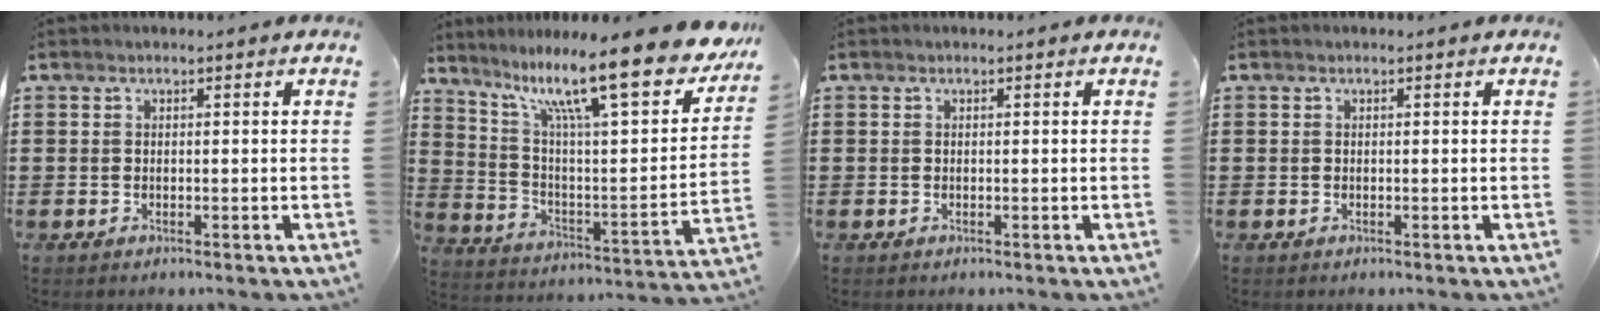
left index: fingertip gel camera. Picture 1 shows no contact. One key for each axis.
{"total": 15.9, "fx": 11.2, "fy": 2.3, "fz": 11.0, "tx": -0.212, "ty": -0.068, "tz": 0.181}
{"total": 0.0}
{"total": 0.0}